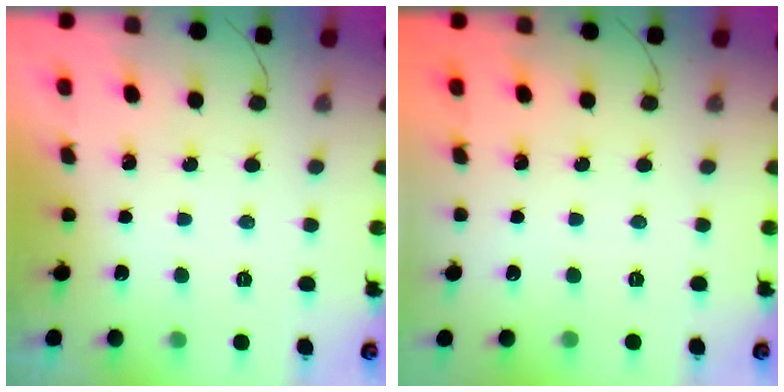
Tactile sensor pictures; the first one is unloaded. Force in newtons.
{"total": 0.0}